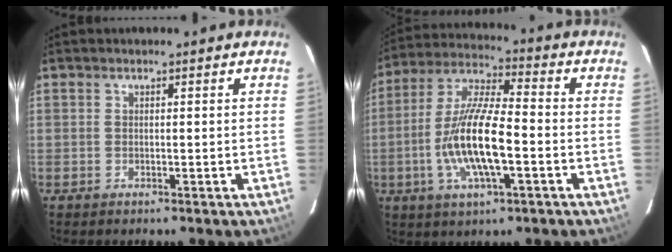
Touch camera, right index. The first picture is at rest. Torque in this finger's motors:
{"motor_torque": [1.29, -0.84, 1.05, 0.21]}